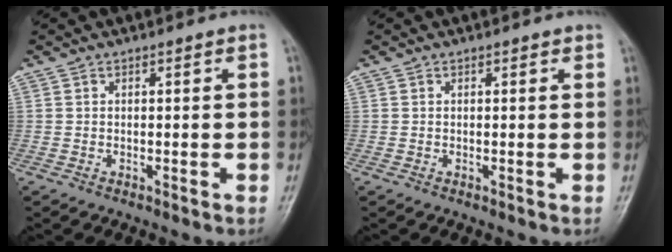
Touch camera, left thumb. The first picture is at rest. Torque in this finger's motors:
{"motor_torque": [-0.13, -0.02, -0.20, 0.01, 0.01]}